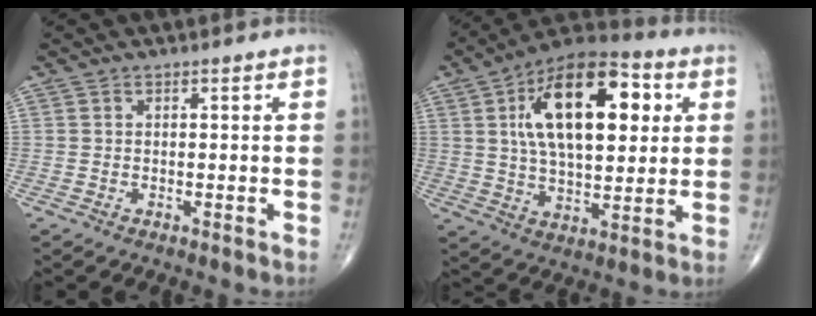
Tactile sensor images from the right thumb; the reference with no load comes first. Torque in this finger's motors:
{"motor_torque": [1.03, 3.98, 2.09, 0.68, 0.33]}